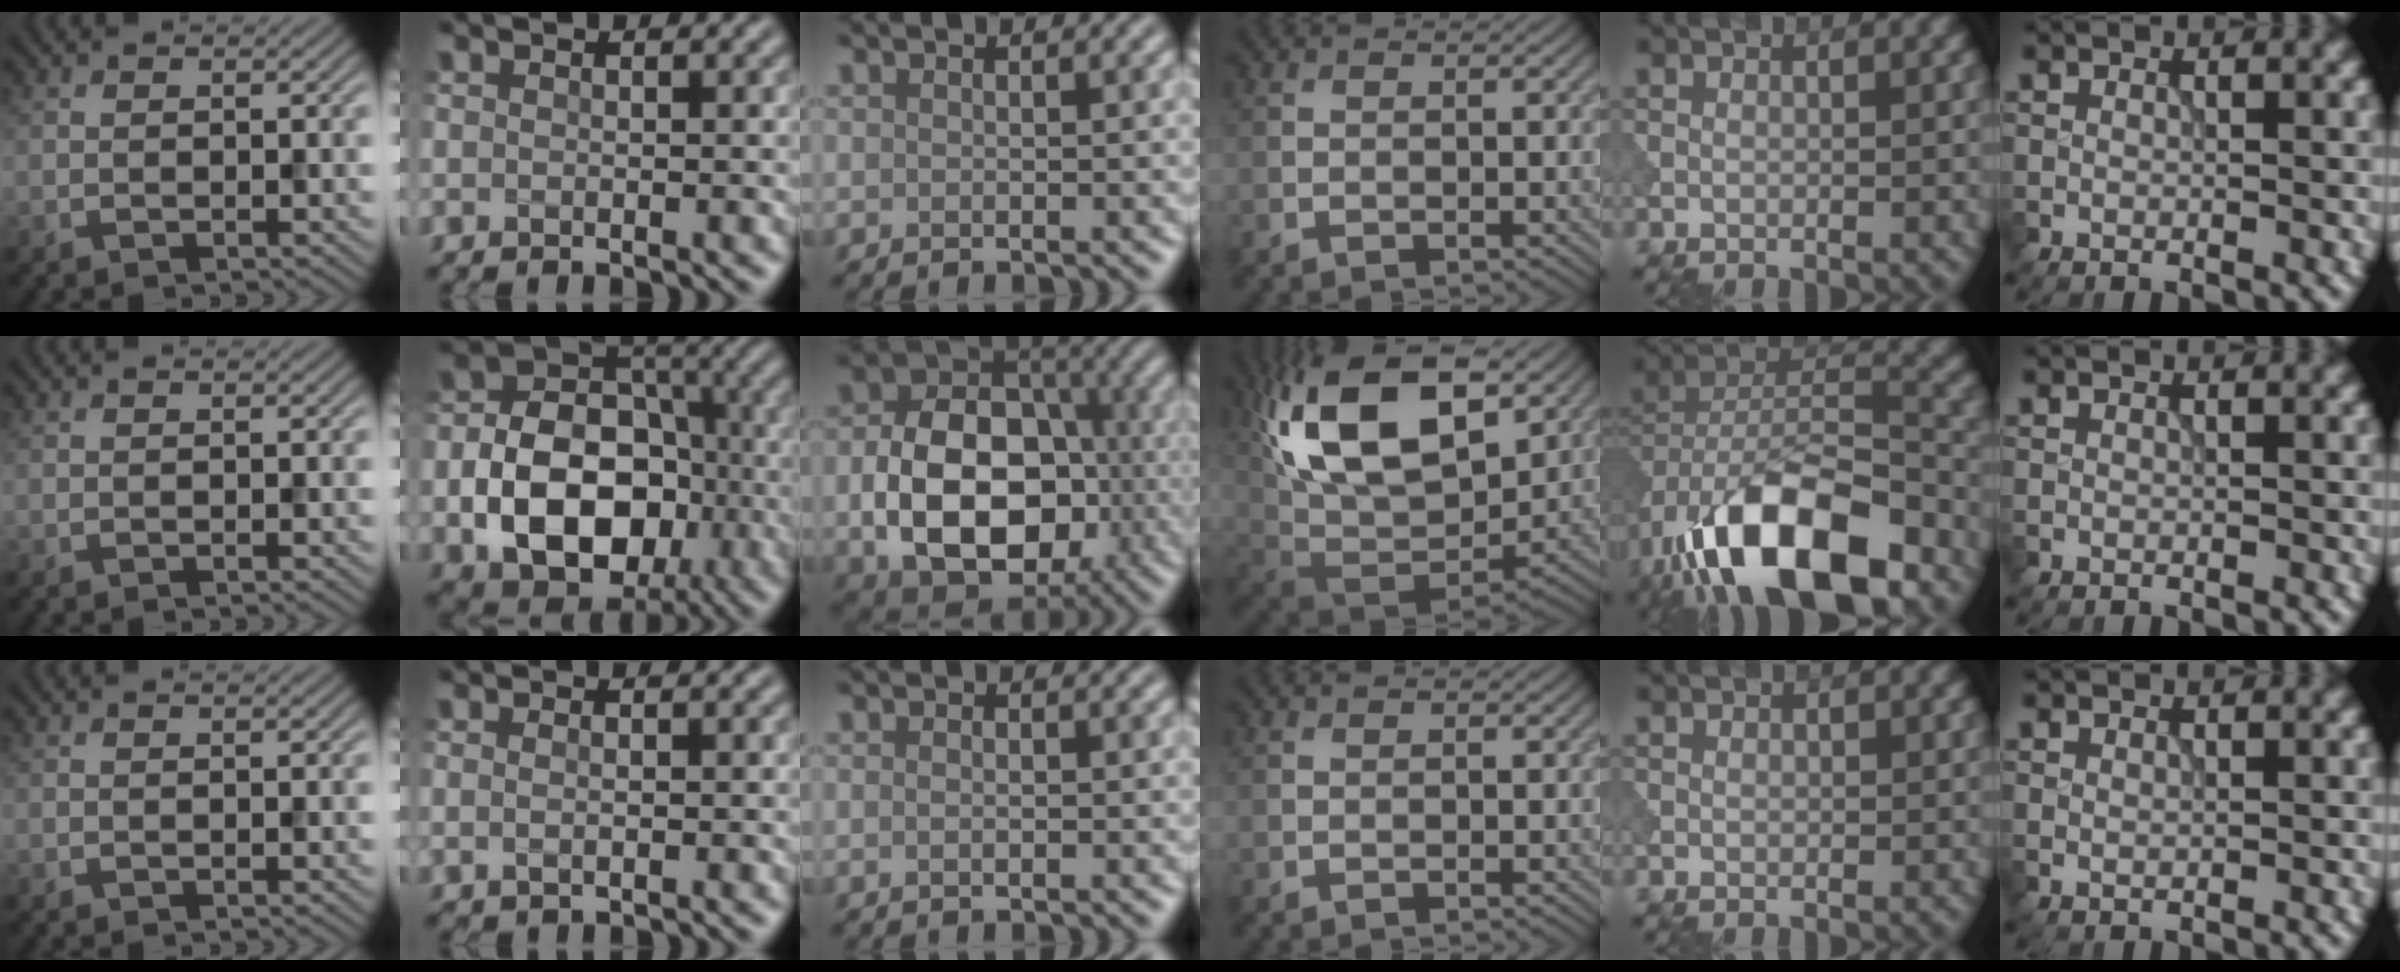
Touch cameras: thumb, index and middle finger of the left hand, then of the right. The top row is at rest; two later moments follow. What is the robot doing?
{"motion": "insert", "object": "peg toy"}